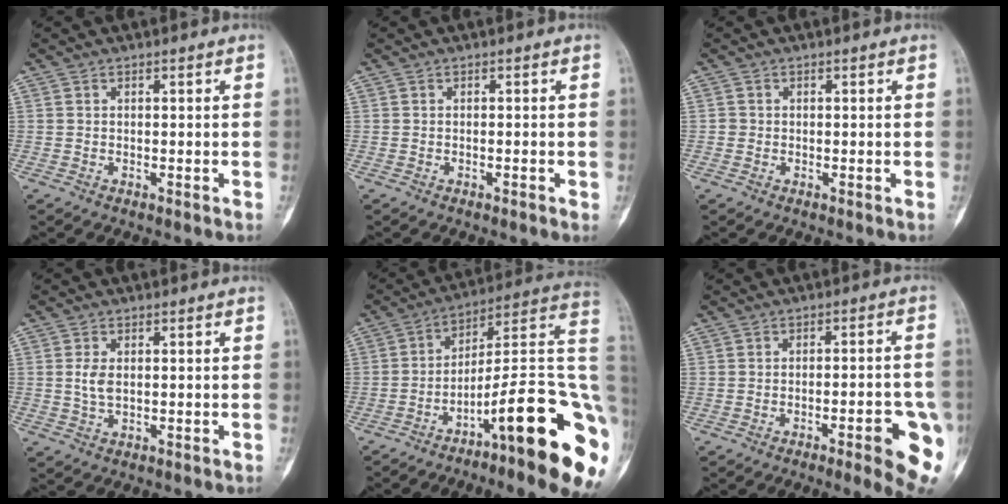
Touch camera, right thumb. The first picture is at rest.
{"total": 0.6, "force": [-0.3, 0.3, 0.5], "torque": [-0.003, 0.000, -0.007]}
{"total": 1.0, "force": [-0.2, 0.9, 0.1], "torque": [0.009, 0.006, -0.006]}
{"total": 3.1, "force": [0.1, 1.9, 2.4], "torque": [-0.047, 0.000, 0.001]}
{"total": 26.9, "force": [-9.2, 5.0, 24.7], "torque": [-0.266, 0.059, -0.134]}
{"total": 12.0, "force": [-4.9, 2.7, 10.6], "torque": [-0.112, 0.020, -0.056]}